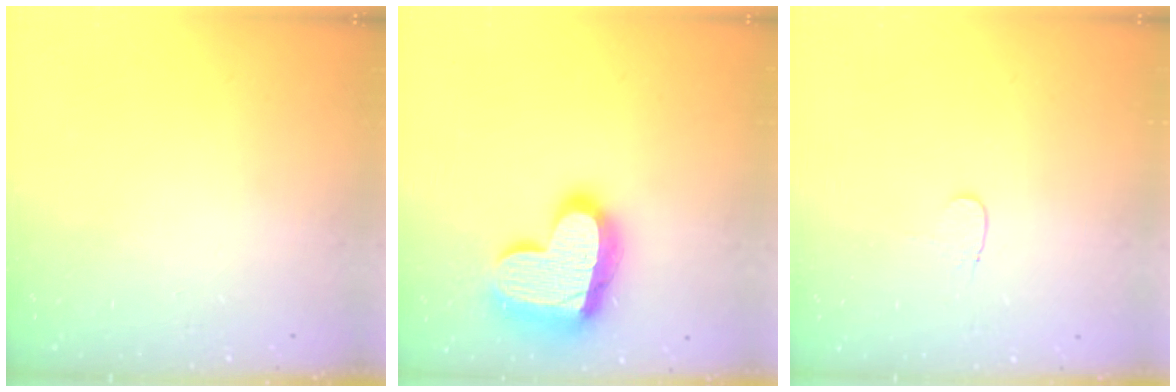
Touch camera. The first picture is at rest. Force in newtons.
{"total": 20.9, "press": 20.8, "slide": 1.8}
{"total": 3.5, "press": 3.5, "slide": 0.4}